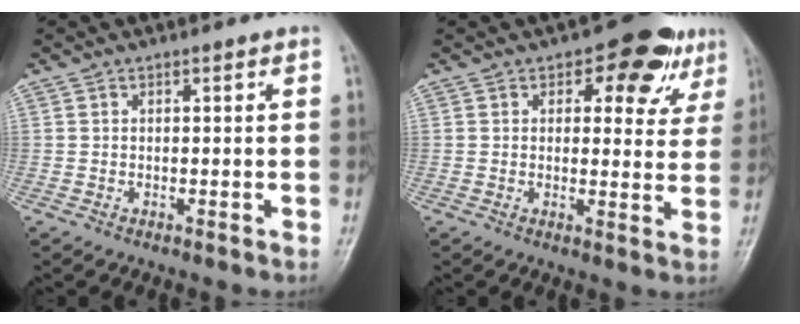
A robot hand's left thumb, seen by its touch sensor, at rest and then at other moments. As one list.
[{"total": 10.3, "force": [5.0, 5.8, 6.8], "torque": [-0.031, -0.012, 0.057]}]